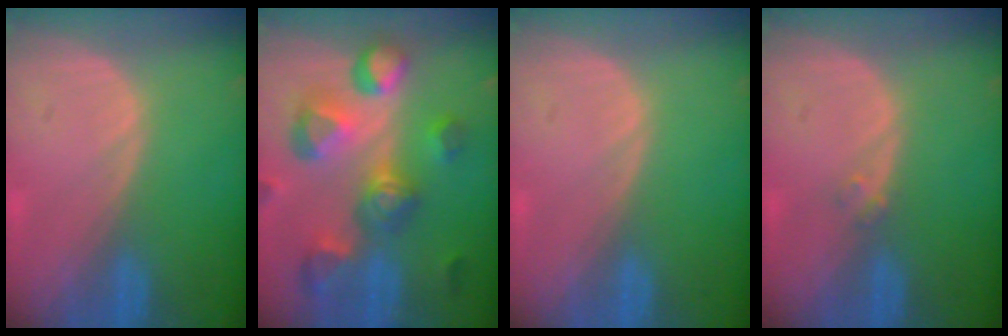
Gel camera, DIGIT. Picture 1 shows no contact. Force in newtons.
{"total": 11.2, "press": 10.0, "slide": 5.0}
{"total": 0.0}
{"total": 1.2, "press": 1.1, "slide": 0.6}